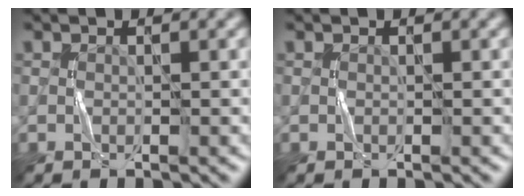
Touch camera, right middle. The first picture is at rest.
{"total": 0.0}